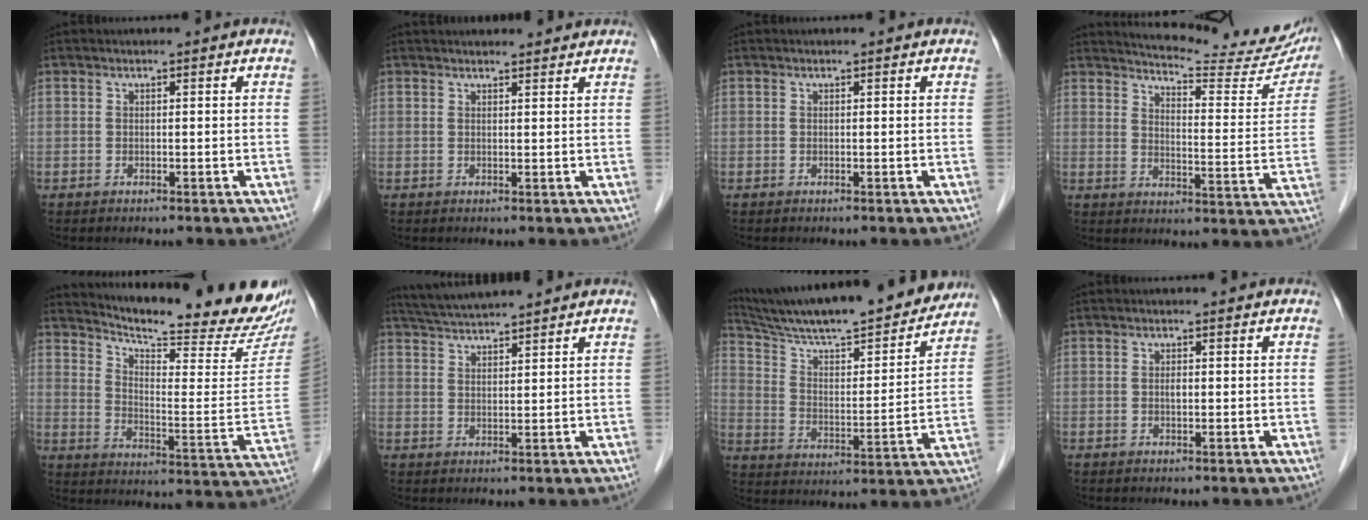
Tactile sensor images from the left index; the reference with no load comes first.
{"total": 6.8, "force": [6.5, 0.9, 1.8], "torque": [-0.015, 0.025, 0.073]}
{"total": 0.0}
{"total": 19.6, "force": [18.2, 2.7, 6.7], "torque": [-0.088, -0.063, 0.212]}
{"total": 24.7, "force": [23.0, 1.7, 9.0], "torque": [-0.141, -0.101, 0.291]}
{"total": 6.6, "force": [6.2, -0.5, 2.2], "torque": [-0.047, 0.028, 0.111]}
{"total": 23.9, "force": [21.3, 2.4, 10.5], "torque": [-0.178, -0.011, 0.318]}
{"total": 0.7, "force": [0.1, 0.3, 0.6], "torque": [-0.012, 0.001, 0.000]}